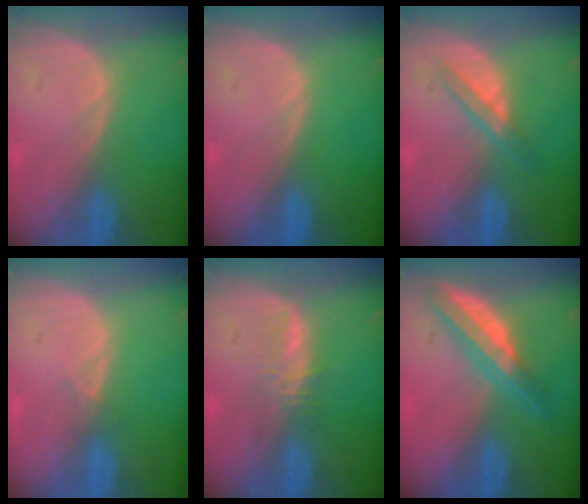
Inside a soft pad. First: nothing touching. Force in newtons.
{"total": 0.0}
{"total": 3.1, "press": 3.1, "slide": 0.3}
{"total": 0.7, "press": 0.7, "slide": 0.2}
{"total": 2.9, "press": 2.9, "slide": 0.2}
{"total": 6.4, "press": 5.6, "slide": 3.1}